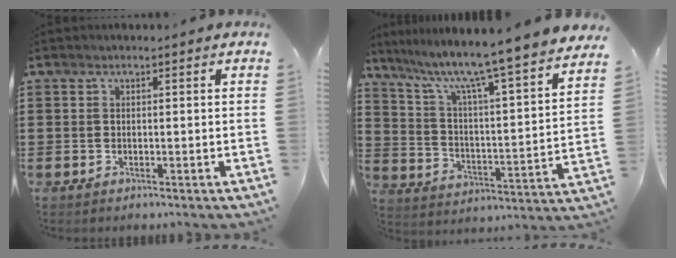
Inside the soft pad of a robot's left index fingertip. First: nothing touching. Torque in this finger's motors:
{"motor_torque": [2.14, 0.00, 1.05, 0.21]}